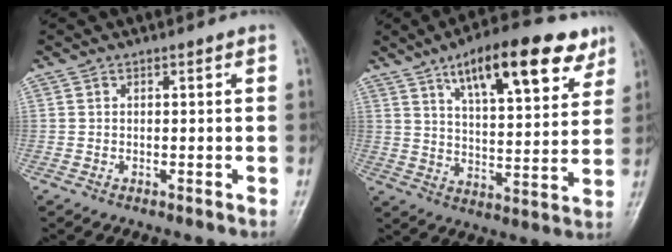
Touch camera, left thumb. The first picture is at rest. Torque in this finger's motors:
{"motor_torque": [0.85, 0.86, 1.48, -1.29, 0.20]}